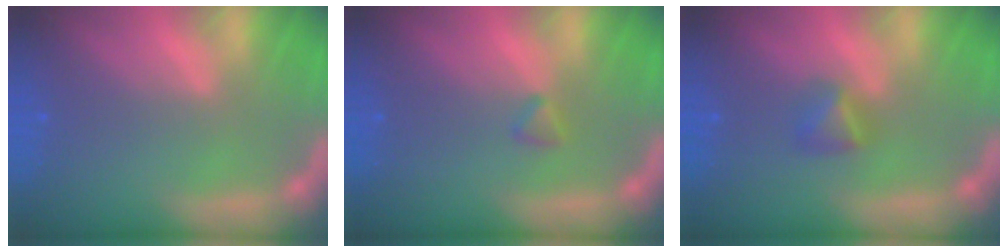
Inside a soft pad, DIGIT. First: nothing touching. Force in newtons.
{"total": 0.9}
{"total": 1.9}